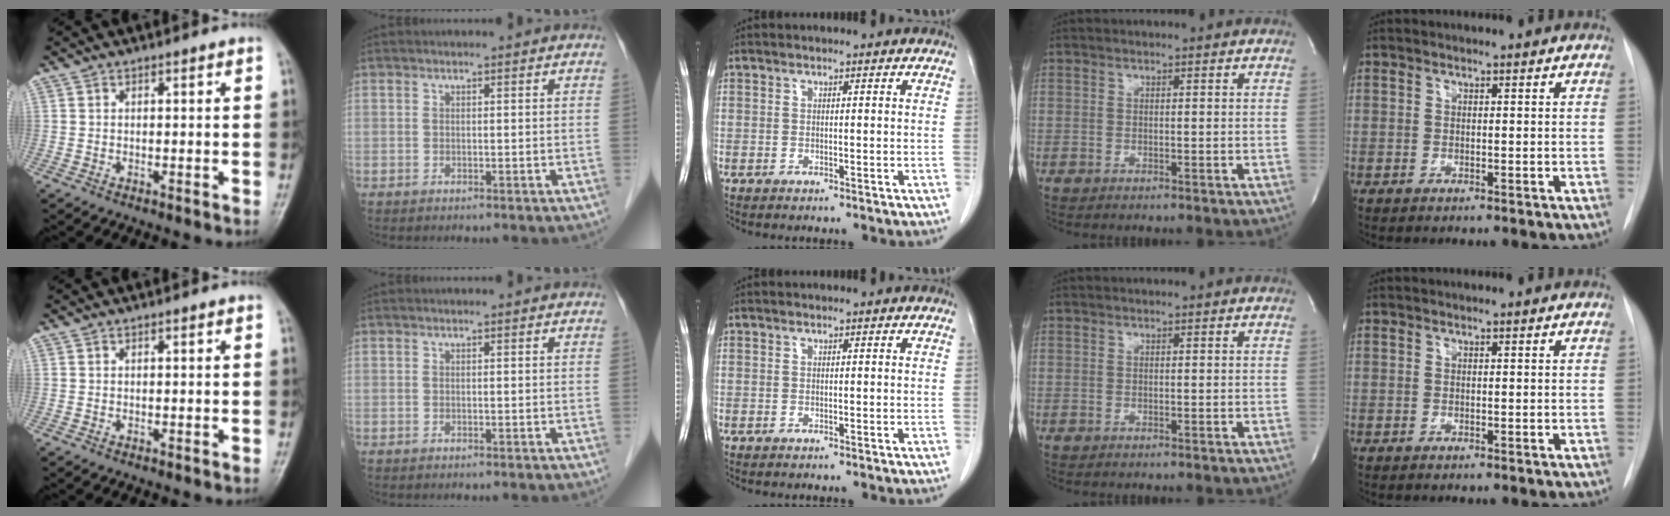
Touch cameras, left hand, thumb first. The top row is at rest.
{}